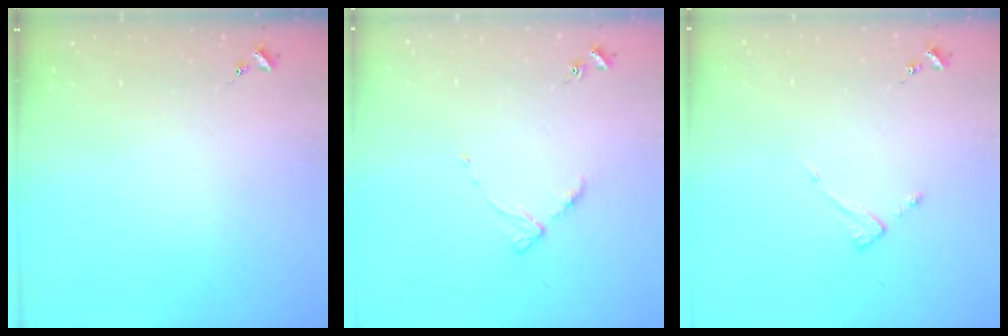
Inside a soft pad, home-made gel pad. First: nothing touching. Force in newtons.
{"total": 4.5, "press": 4.4, "slide": 0.6}
{"total": 3.8, "press": 3.7, "slide": 0.4}